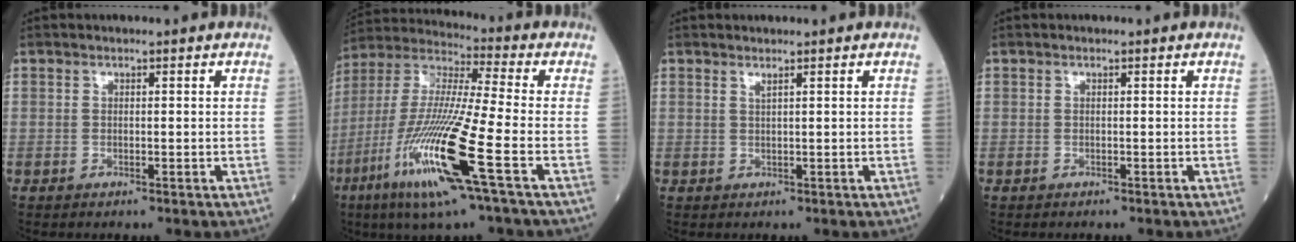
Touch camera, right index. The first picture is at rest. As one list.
[{"total": 19.0, "force": [-7.5, 0.2, 17.4], "torque": [-0.388, -0.034, -0.147]}, {"total": 0.8, "force": [0.6, -0.2, 0.4], "torque": [-0.013, -0.005, 0.018]}, {"total": 0.0}]